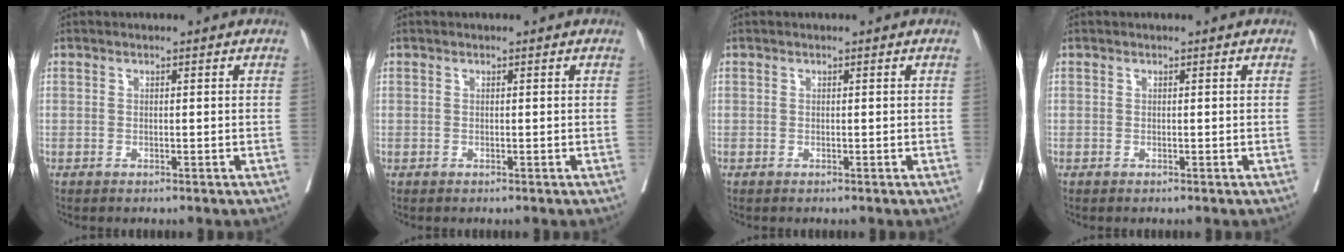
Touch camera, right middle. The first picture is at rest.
{"total": 0.0}
{"total": 0.0}
{"total": 0.0}